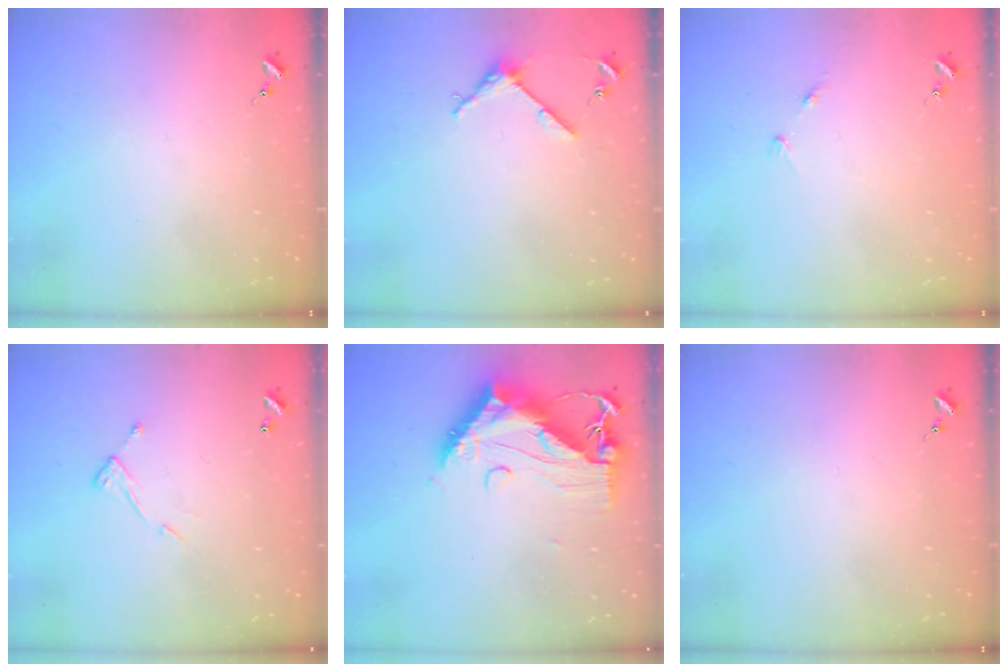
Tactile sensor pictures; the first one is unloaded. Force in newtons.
{"total": 4.0, "press": 4.0, "slide": 0.4}
{"total": 5.1, "press": 5.1, "slide": 0.6}
{"total": 7.0, "press": 7.0, "slide": 0.4}
{"total": 17.0, "press": 17.0, "slide": 1.4}
{"total": 0.0}